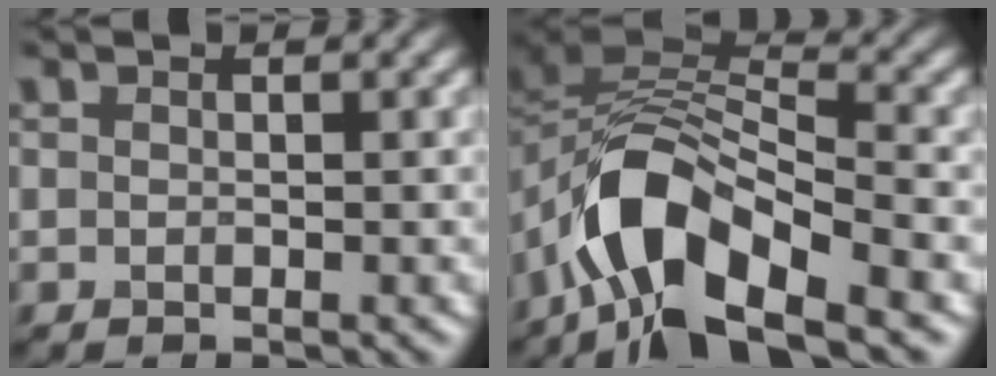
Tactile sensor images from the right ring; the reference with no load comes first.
{"total": 11.1, "force": [-5.9, 5.3, 7.7], "torque": [-0.129, 0.008, -0.113]}